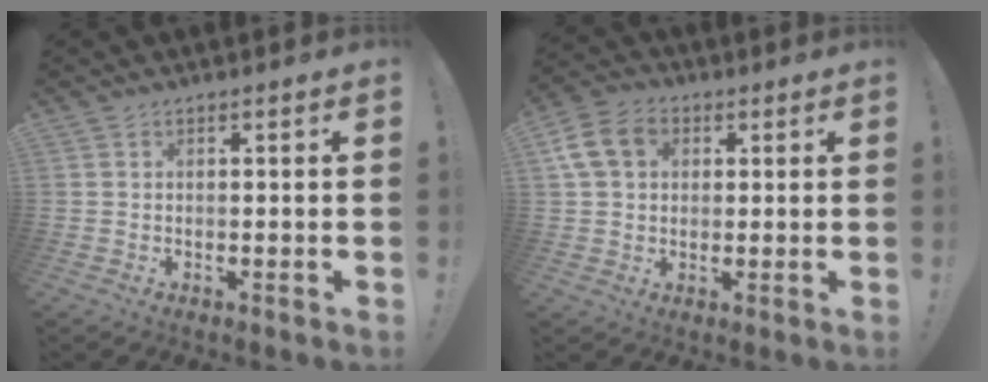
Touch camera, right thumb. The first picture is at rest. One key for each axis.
{"total": 11.0, "fx": 3.5, "fy": 8.5, "fz": 6.1, "tx": -0.114, "ty": 0.002, "tz": 0.071}